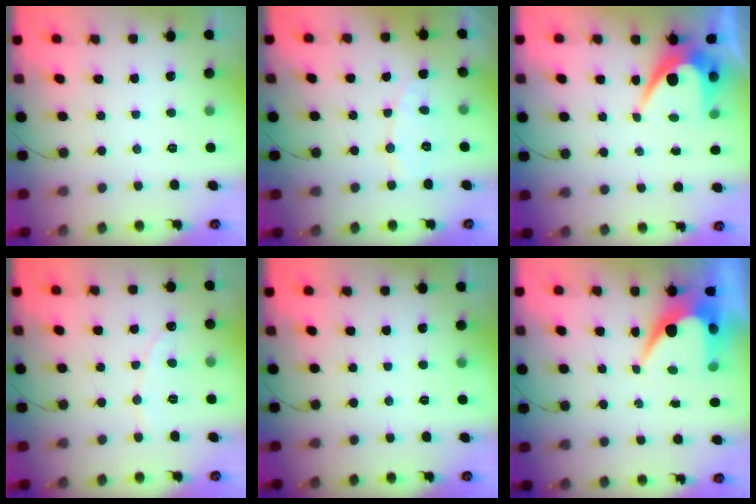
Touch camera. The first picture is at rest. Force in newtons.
{"total": 6.0, "press": 6.0, "slide": 0.5}
{"total": 7.2, "press": 7.2, "slide": 0.4}
{"total": 1.7, "press": 1.7, "slide": 0.1}
{"total": 0.0}
{"total": 8.2, "press": 8.2, "slide": 0.4}